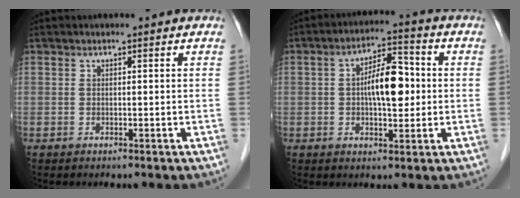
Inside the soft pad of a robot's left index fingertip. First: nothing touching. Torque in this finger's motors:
{"motor_torque": [0.07, -0.01, 0.24, 0.06]}